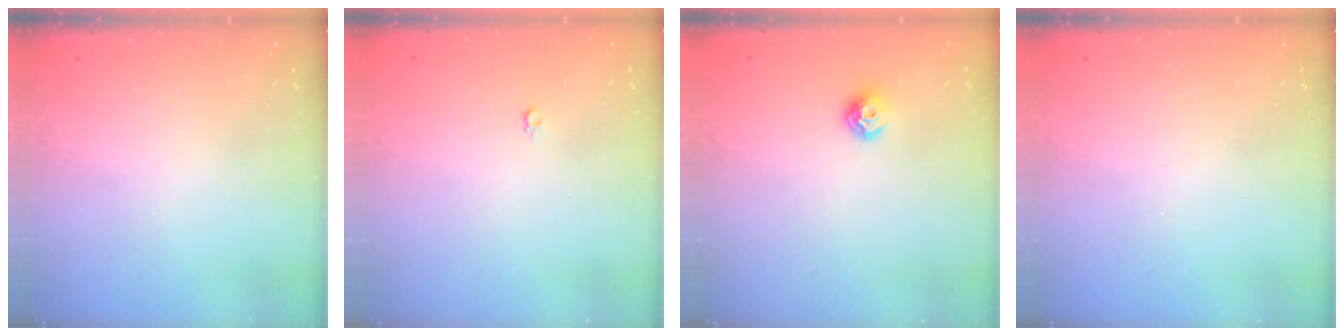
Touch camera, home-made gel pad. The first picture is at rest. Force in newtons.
{"total": 2.2, "press": 2.2, "slide": 0.2}
{"total": 8.0, "press": 8.0, "slide": 1.0}
{"total": 0.0}